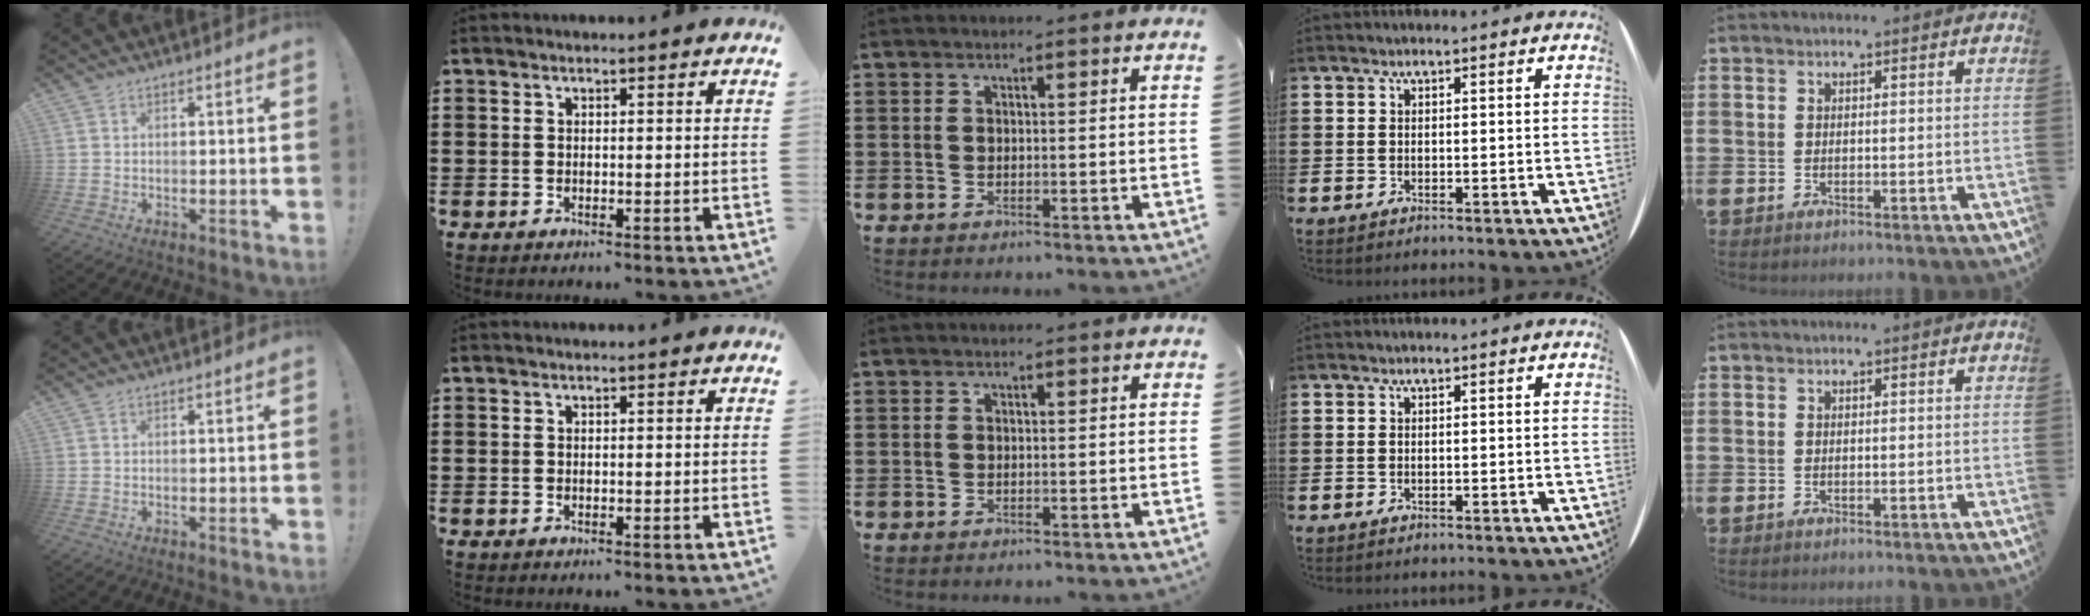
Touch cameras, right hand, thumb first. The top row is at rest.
{}